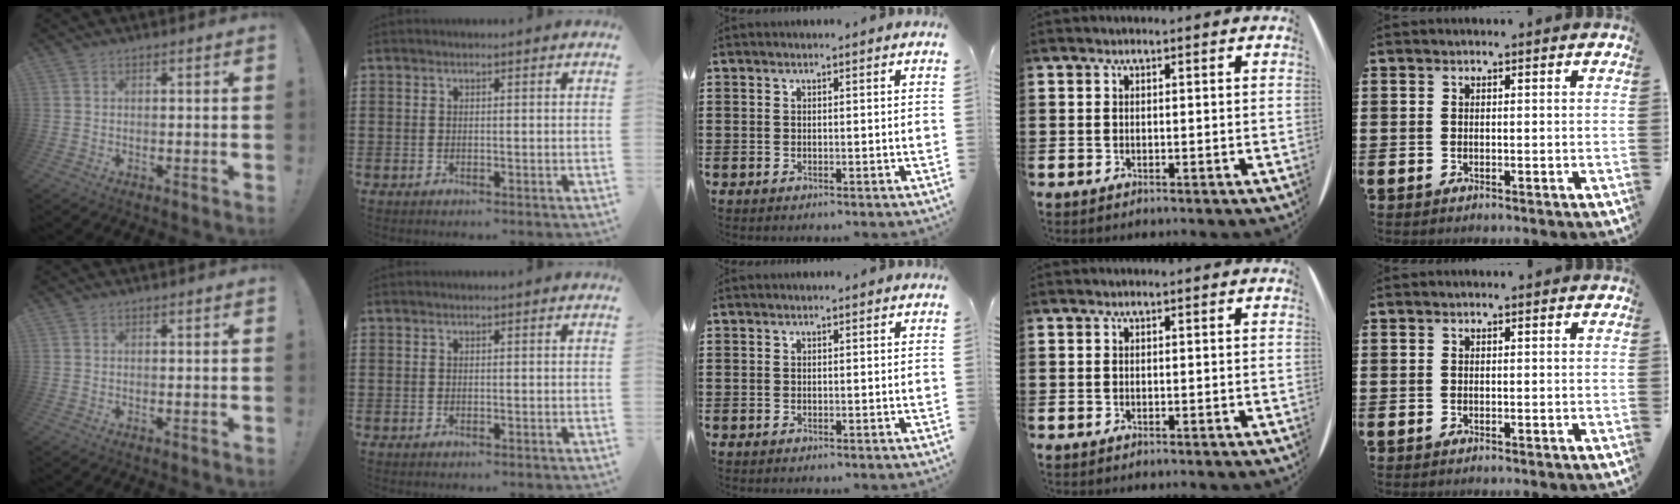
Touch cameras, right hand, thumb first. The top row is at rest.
{}